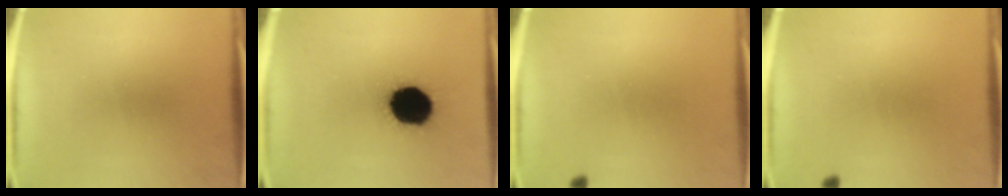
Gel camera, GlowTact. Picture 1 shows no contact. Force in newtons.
{"total": 19.9}
{"total": 0.6}
{"total": 0.6}